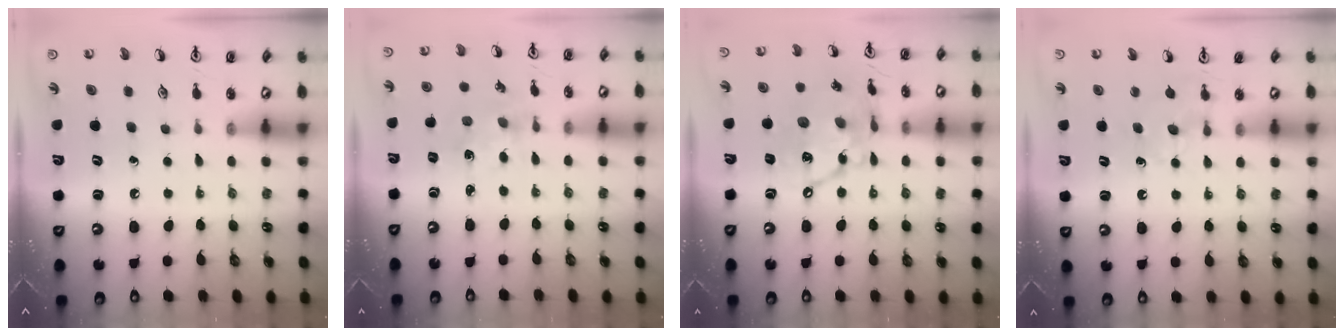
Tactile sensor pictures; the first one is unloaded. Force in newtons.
{"total": 1.6, "press": 1.5, "slide": 0.1}
{"total": 14.9, "press": 14.9, "slide": 0.9}
{"total": 4.5, "press": 4.4, "slide": 0.6}